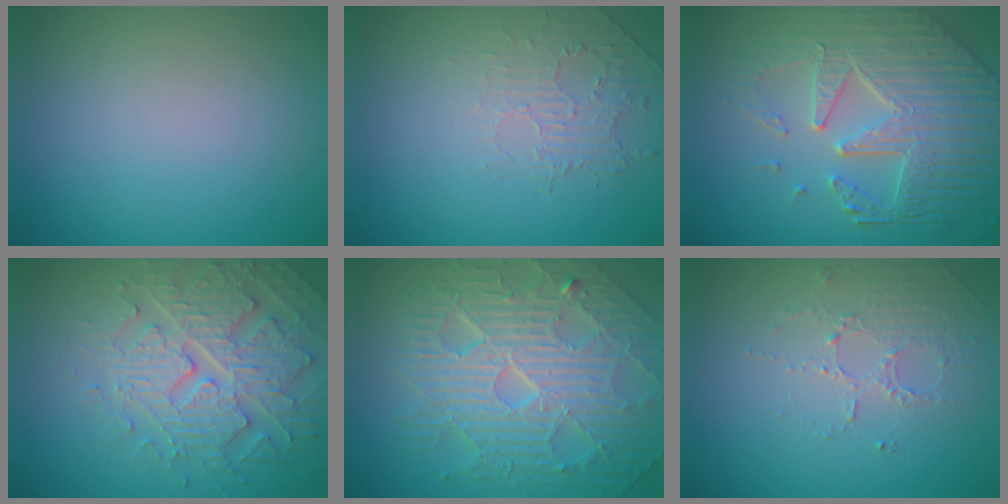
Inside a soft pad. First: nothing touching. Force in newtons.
{"total": 2.0, "press": 0.8, "slide": 1.8}
{"total": 7.8, "press": 5.9, "slide": 5.0}
{"total": 5.2, "press": 5.0, "slide": 1.4}
{"total": 10.3, "press": 6.7, "slide": 7.8}
{"total": 1.7, "press": 1.2, "slide": 1.2}